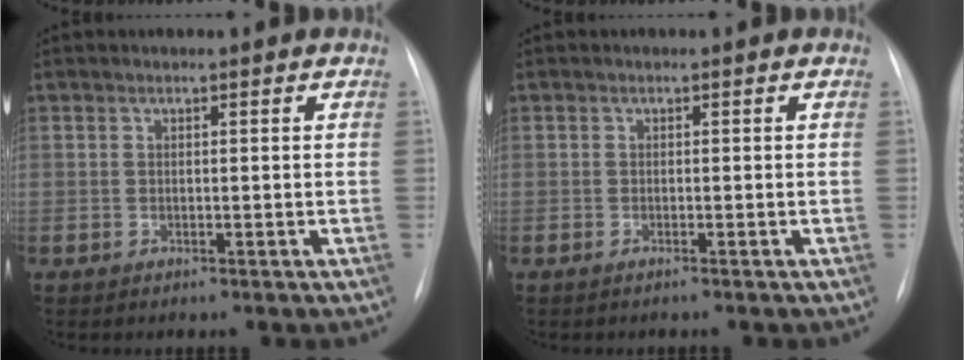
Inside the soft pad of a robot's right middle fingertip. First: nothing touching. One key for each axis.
{"total": 0.5, "fx": -0.4, "fy": -0.1, "fz": 0.3, "tx": -0.007, "ty": -0.001, "tz": -0.008}